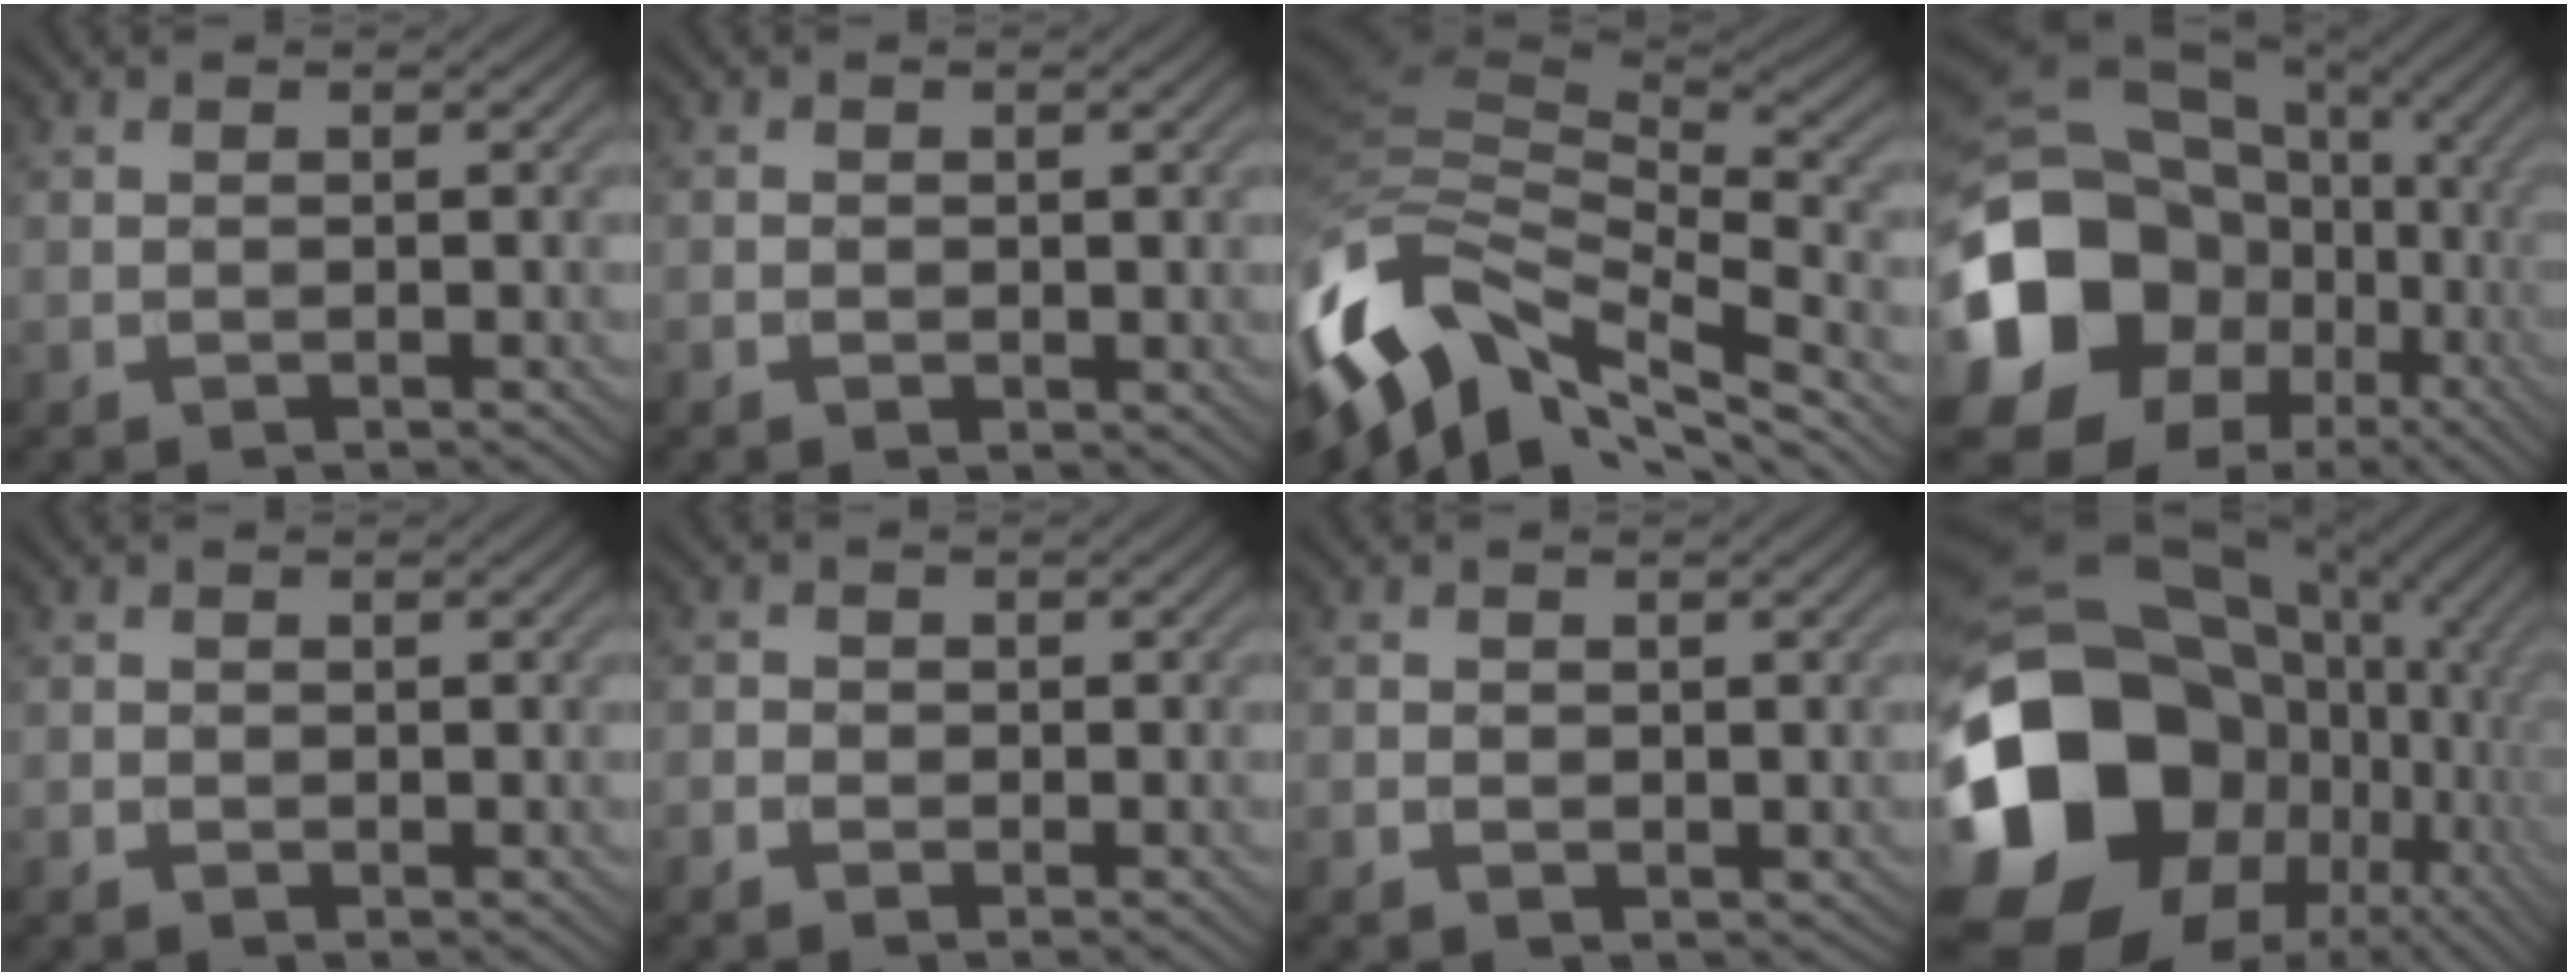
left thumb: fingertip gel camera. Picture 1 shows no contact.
{"total": 1.1, "force": [-0.1, 1.0, 0.4], "torque": [-0.009, -0.006, -0.004]}
{"total": 15.5, "force": [-7.4, 7.5, 11.3], "torque": [-0.274, -0.018, -0.132]}
{"total": 20.5, "force": [-3.7, 16.8, 11.2], "torque": [-0.279, -0.011, -0.059]}
{"total": 0.9, "force": [-0.3, 0.8, 0.2], "torque": [-0.006, -0.004, -0.008]}
{"total": 1.8, "force": [-0.9, 1.4, 0.4], "torque": [-0.008, 0.000, -0.023]}
{"total": 1.5, "force": [-0.3, 1.4, 0.4], "torque": [-0.009, -0.005, -0.007]}
{"total": 22.4, "force": [-3.4, 17.8, 13.2], "torque": [-0.321, -0.020, -0.039]}